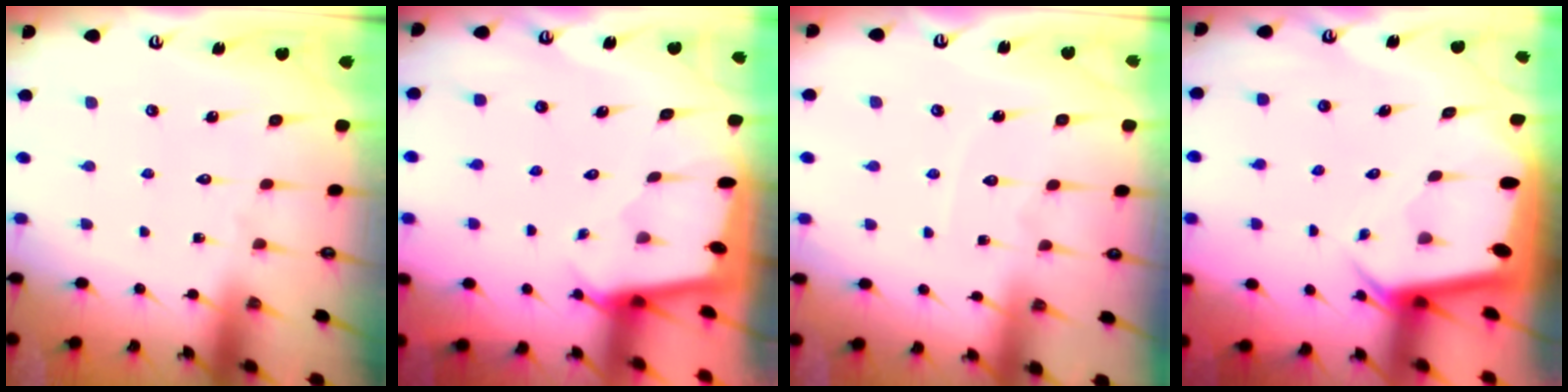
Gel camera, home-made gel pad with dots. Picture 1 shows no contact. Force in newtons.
{"total": 1.6, "press": 1.6, "slide": 0.2}
{"total": 3.4, "press": 3.4, "slide": 0.5}
{"total": 4.0, "press": 4.0, "slide": 0.3}